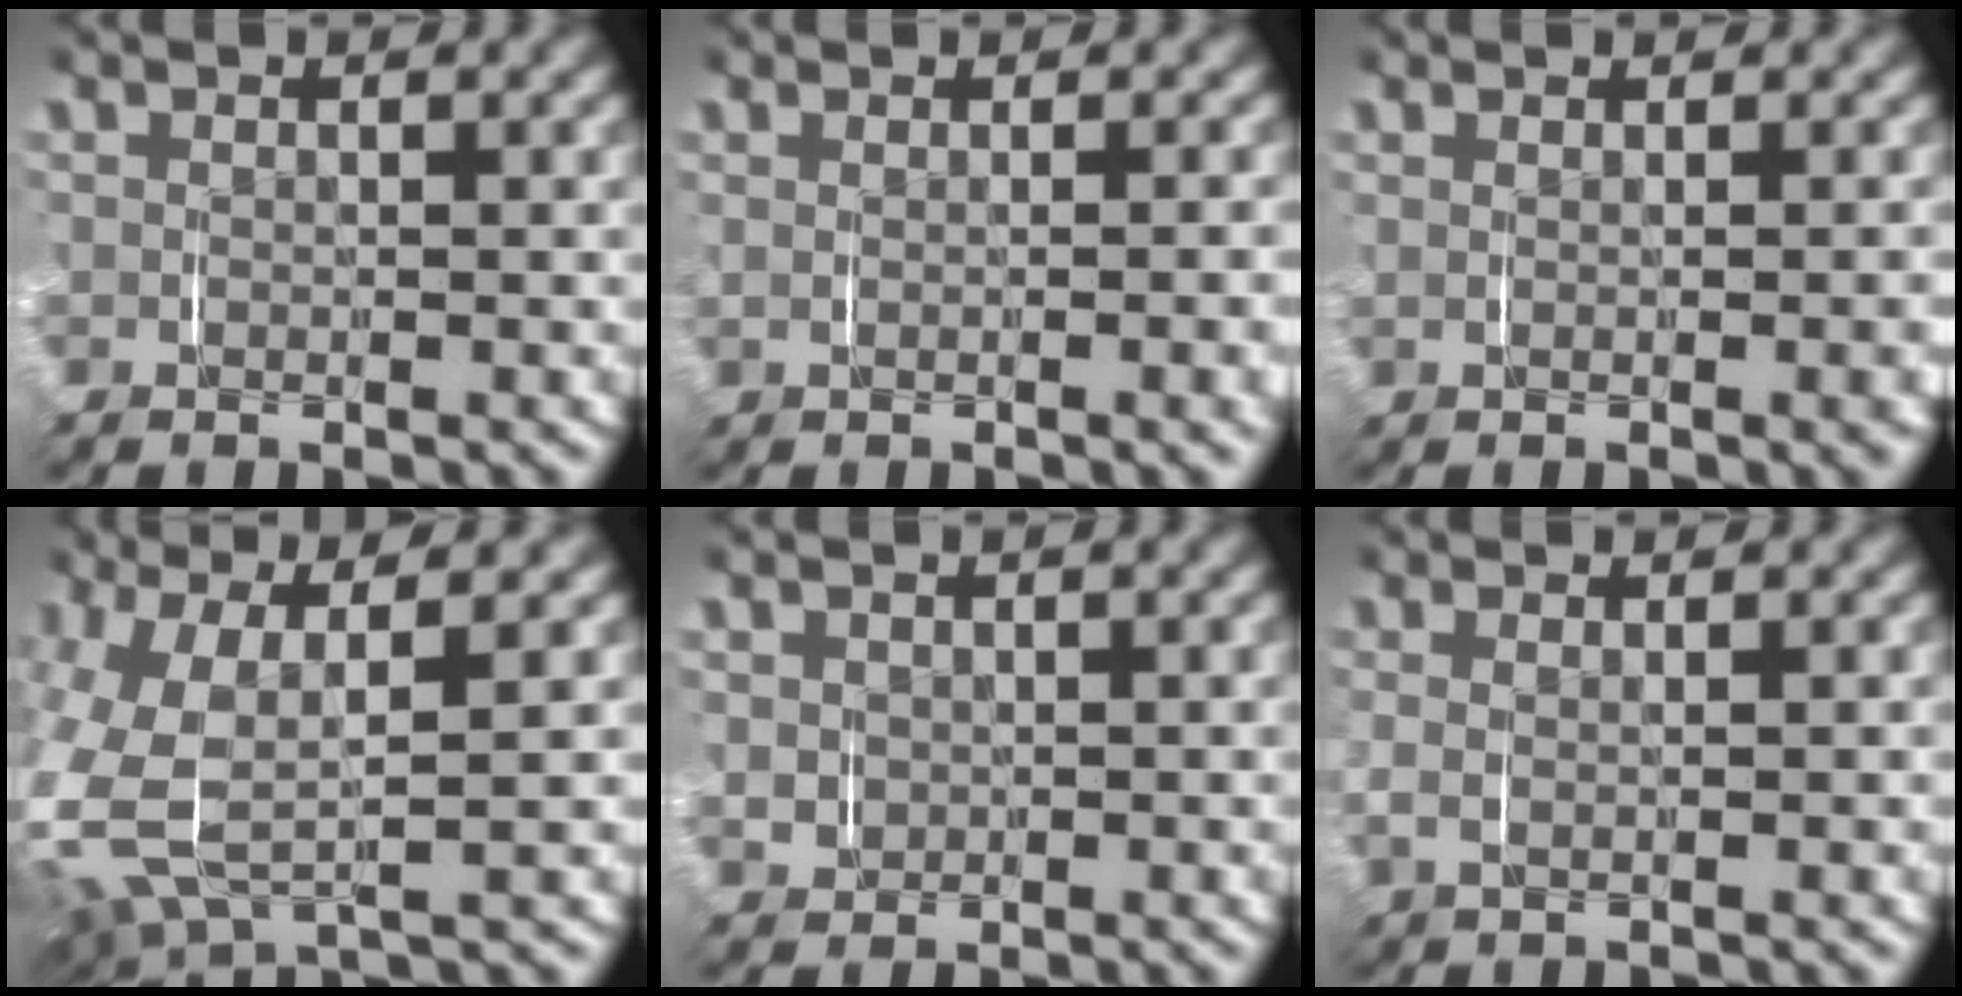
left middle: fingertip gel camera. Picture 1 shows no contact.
{"total": 1.9, "force": [0.2, 0.0, 1.9], "torque": [-0.026, 0.006, 0.004]}
{"total": 1.8, "force": [0.5, -0.1, 1.7], "torque": [-0.017, 0.005, 0.007]}
{"total": 10.5, "force": [0.1, 7.2, 7.6], "torque": [-0.197, -0.018, 0.005]}
{"total": 1.7, "force": [0.2, 1.5, 0.7], "torque": [-0.023, -0.007, 0.010]}
{"total": 1.5, "force": [0.4, 0.4, 1.4], "torque": [-0.038, -0.003, 0.009]}